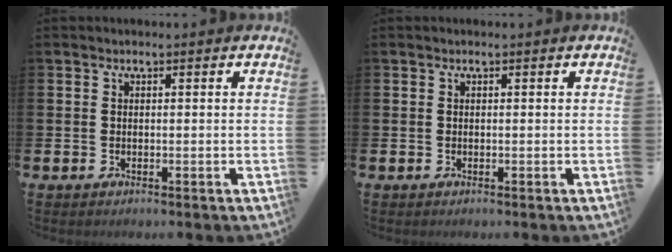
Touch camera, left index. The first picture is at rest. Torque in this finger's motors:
{"motor_torque": [-0.13, -0.07, -0.01, -0.01]}